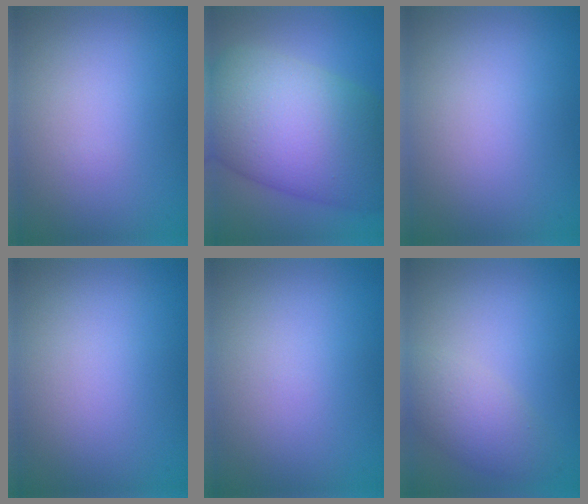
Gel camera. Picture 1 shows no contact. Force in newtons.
{"total": 13.9, "press": 13.9, "slide": 0.5}
{"total": 0.0}
{"total": 0.0}
{"total": 0.0}
{"total": 3.2, "press": 3.1, "slide": 0.2}